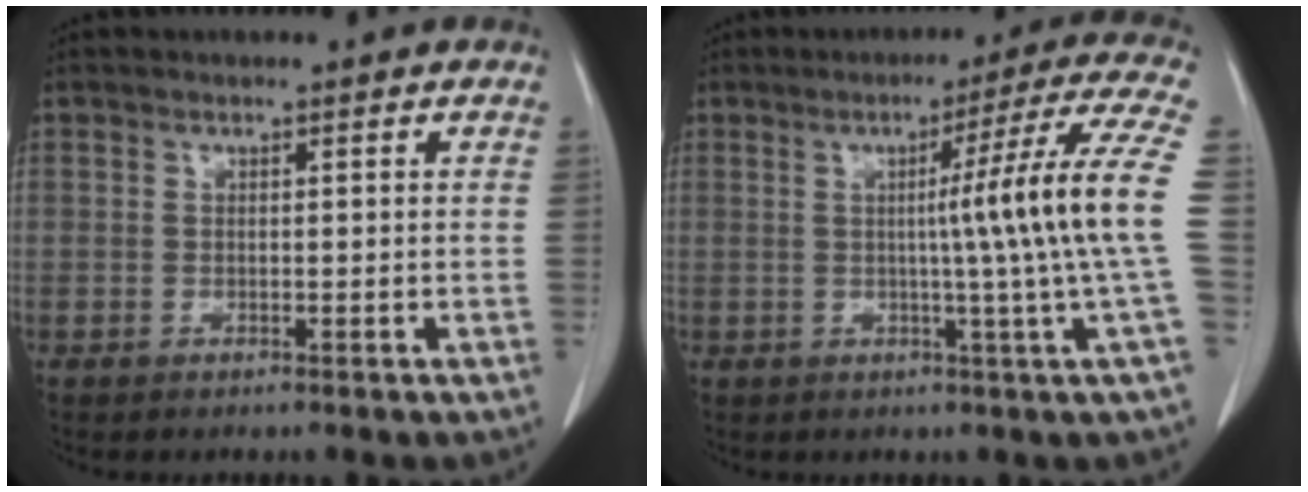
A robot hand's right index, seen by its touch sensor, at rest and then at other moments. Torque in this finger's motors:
{"motor_torque": [0.94, -0.08, 0.45, 0.13]}